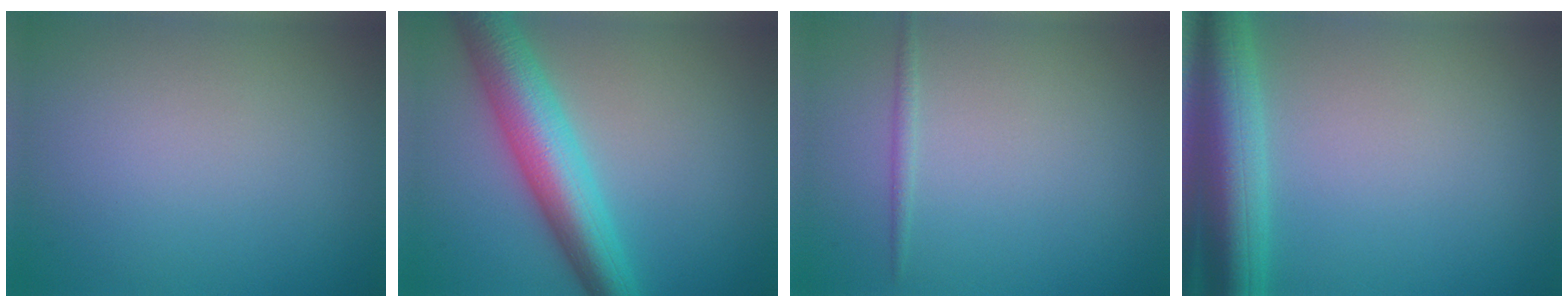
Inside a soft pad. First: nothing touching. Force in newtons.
{"total": 7.8, "press": 7.8, "slide": 0.1}
{"total": 0.8, "press": 0.8, "slide": 0.0}
{"total": 7.3, "press": 7.3, "slide": 0.4}